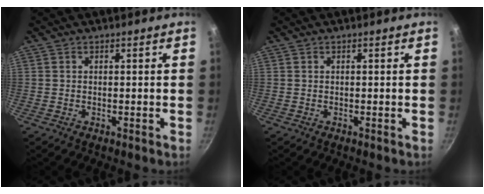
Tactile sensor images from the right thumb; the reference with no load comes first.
{"total": 0.0}